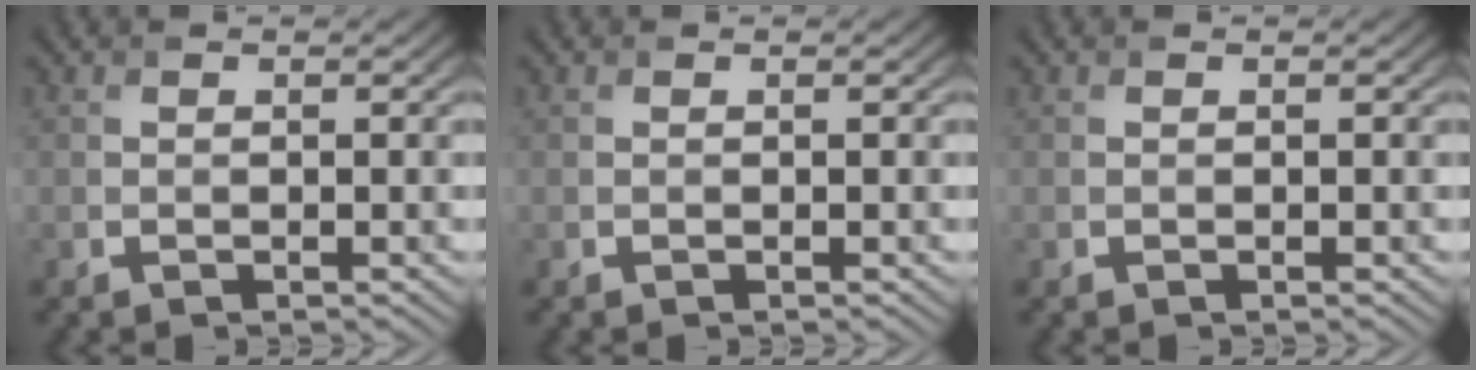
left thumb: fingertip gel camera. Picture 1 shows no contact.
{"total": 0.0}
{"total": 0.0}